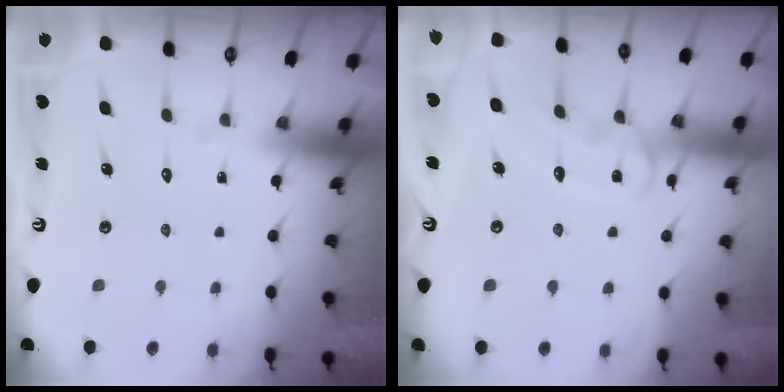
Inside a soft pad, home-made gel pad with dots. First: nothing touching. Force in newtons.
{"total": 10.6, "press": 10.5, "slide": 0.8}